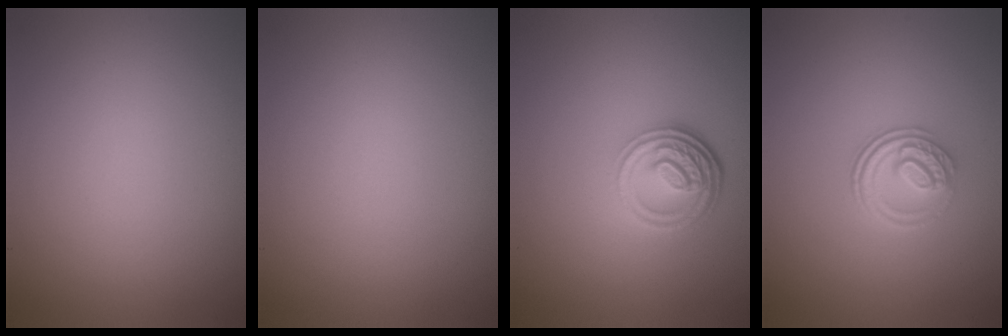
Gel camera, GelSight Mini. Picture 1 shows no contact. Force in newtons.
{"total": 0.0}
{"total": 4.7, "press": 3.5, "slide": 3.2}
{"total": 2.5, "press": 2.0, "slide": 1.5}